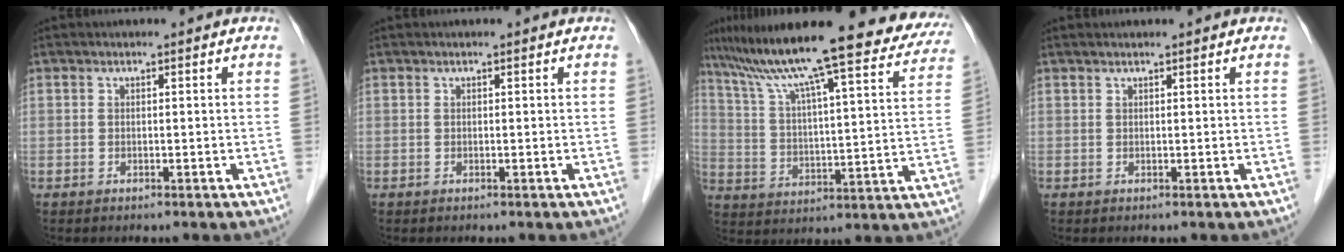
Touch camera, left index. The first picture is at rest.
{"total": 0.0}
{"total": 29.3, "force": [24.5, 3.5, 15.6], "torque": [-0.249, -0.015, 0.331]}
{"total": 0.9, "force": [0.8, -0.1, 0.4], "torque": [-0.009, 0.011, 0.018]}